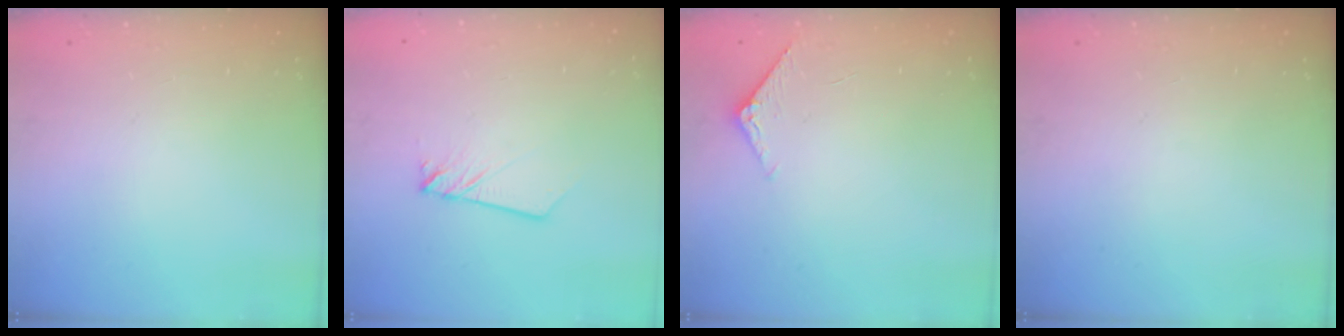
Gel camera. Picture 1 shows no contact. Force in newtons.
{"total": 2.0, "press": 2.0, "slide": 0.2}
{"total": 5.0, "press": 4.9, "slide": 0.5}
{"total": 0.0}